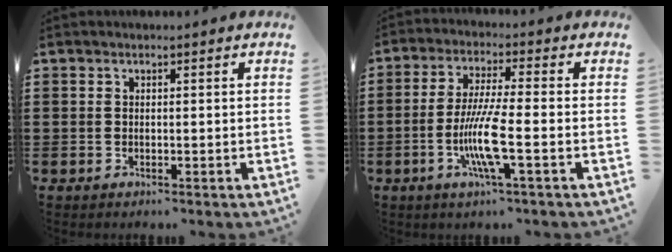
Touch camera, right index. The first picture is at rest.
{"total": 8.7, "force": [-2.6, 0.9, 8.2], "torque": [-0.176, -0.020, -0.055]}